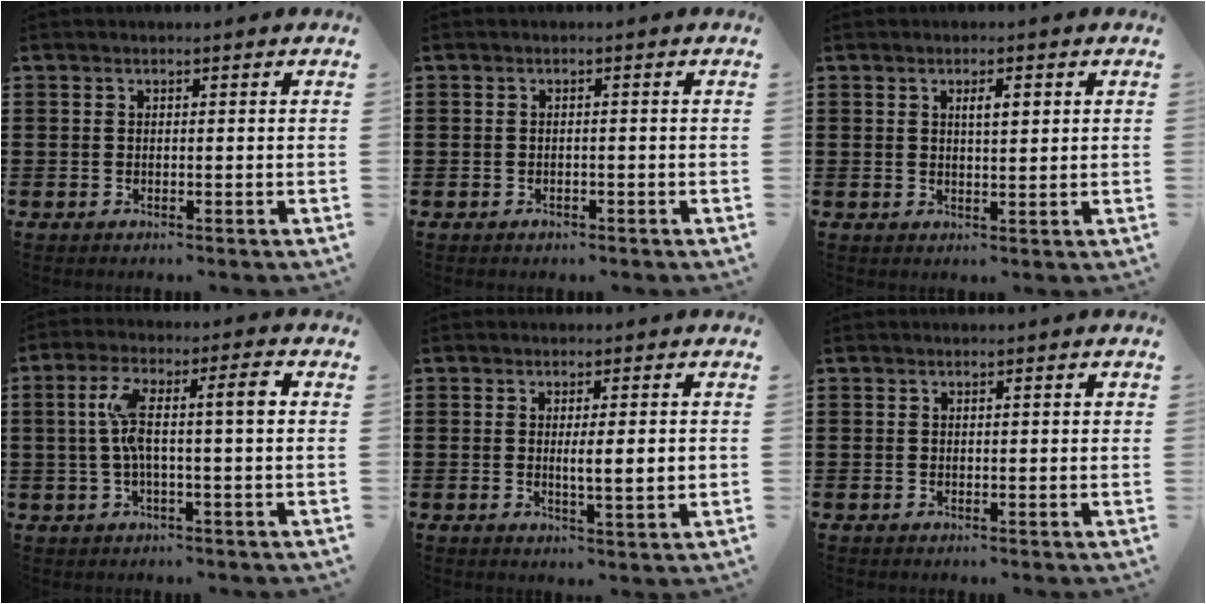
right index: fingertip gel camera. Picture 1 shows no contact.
{"total": 0.9, "force": [-0.6, 0.5, 0.4], "torque": [-0.010, -0.002, -0.012]}
{"total": 2.6, "force": [0.7, 0.7, 2.4], "torque": [-0.039, 0.002, 0.008]}
{"total": 8.3, "force": [0.6, 1.5, 8.1], "torque": [-0.156, 0.007, 0.001]}
{"total": 3.9, "force": [0.1, 0.2, 3.9], "torque": [-0.071, -0.005, 0.000]}
{"total": 0.6, "force": [0.1, 0.0, 0.5], "torque": [-0.010, -0.001, 0.002]}